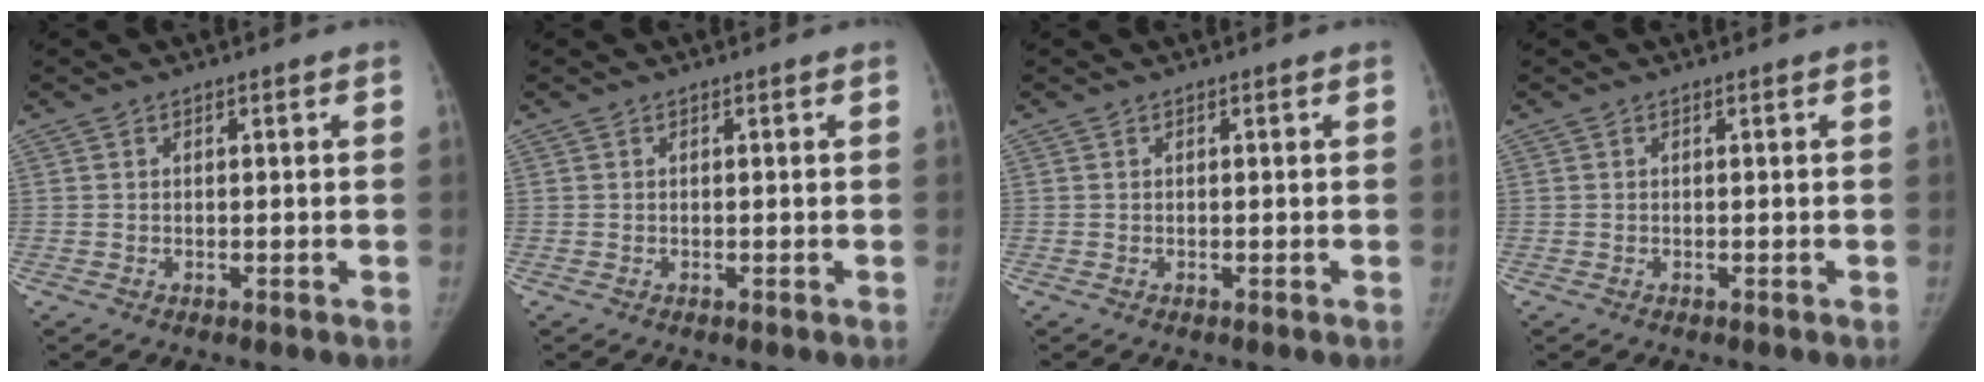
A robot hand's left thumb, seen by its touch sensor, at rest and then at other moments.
{"total": 0.0}
{"total": 0.0}
{"total": 0.0}